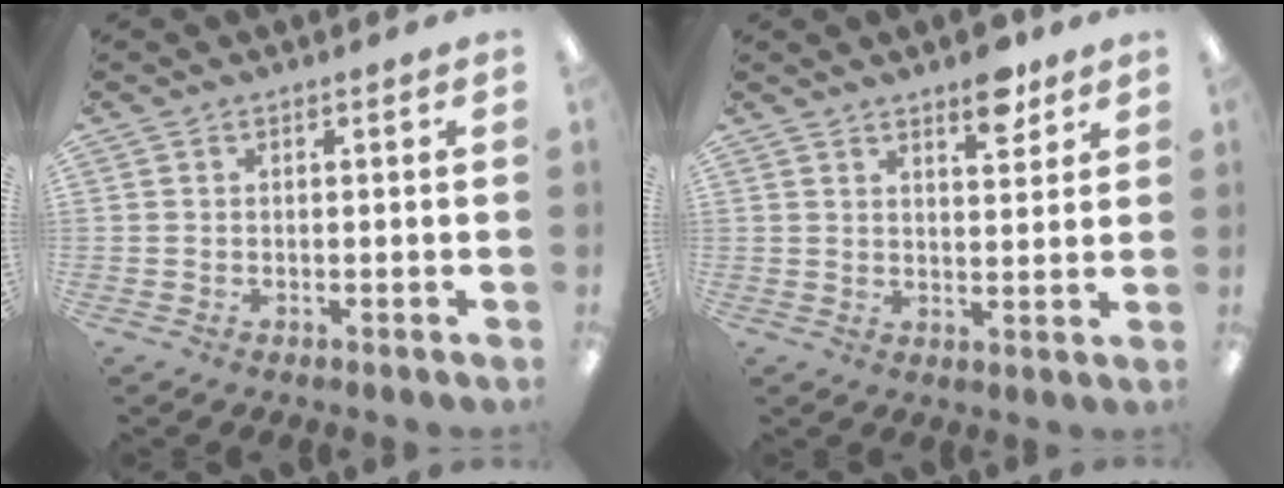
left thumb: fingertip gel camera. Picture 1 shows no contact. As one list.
[{"total": 7.0, "force": [5.2, 2.6, 3.9], "torque": [-0.041, -0.033, 0.086]}]